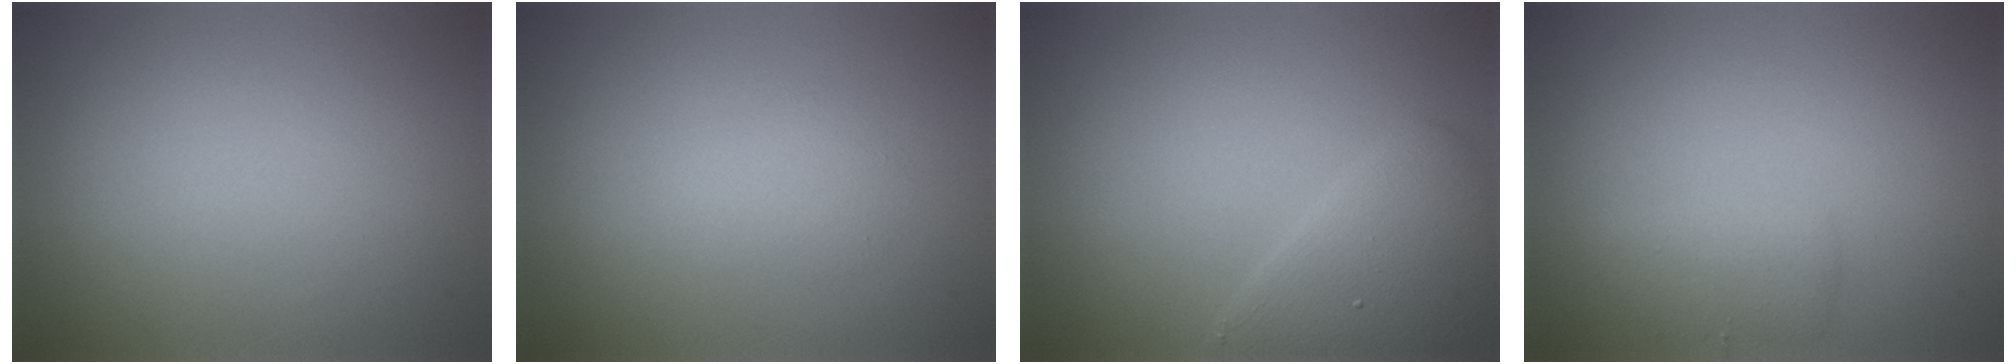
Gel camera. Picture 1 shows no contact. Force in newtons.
{"total": 1.3, "press": 1.3, "slide": 0.0}
{"total": 3.9, "press": 3.9, "slide": 0.1}
{"total": 1.7, "press": 1.7, "slide": 0.1}